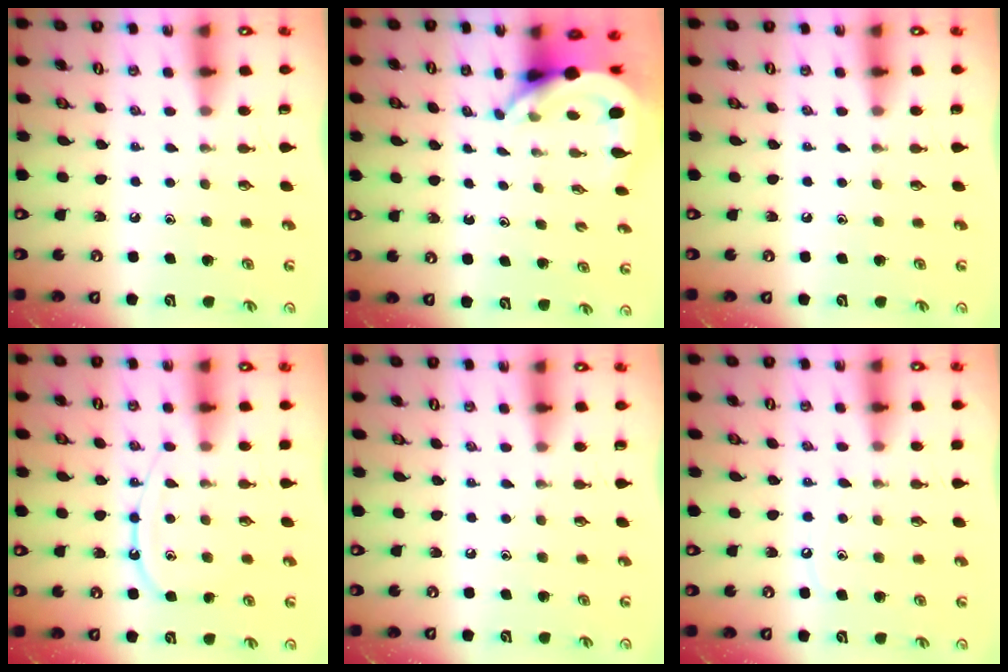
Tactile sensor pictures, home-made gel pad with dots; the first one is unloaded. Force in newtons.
{"total": 5.6, "press": 5.6, "slide": 0.3}
{"total": 0.0}
{"total": 10.5, "press": 10.5, "slide": 0.7}
{"total": 0.0}
{"total": 6.6, "press": 6.6, "slide": 0.7}